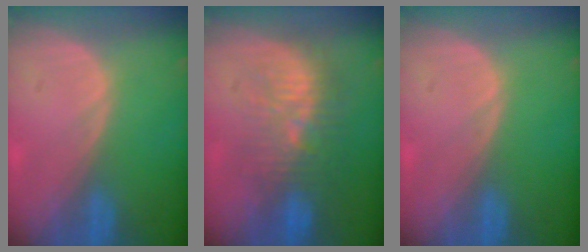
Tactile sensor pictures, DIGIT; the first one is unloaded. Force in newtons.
{"total": 9.5, "press": 9.1, "slide": 2.8}
{"total": 0.0}